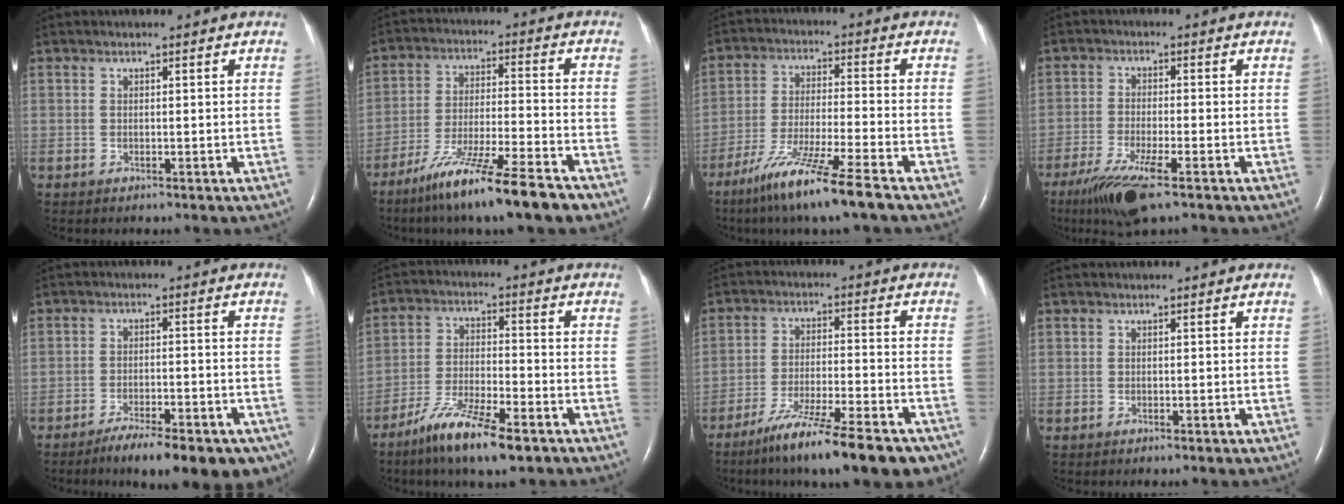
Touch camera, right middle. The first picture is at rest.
{"total": 14.1, "force": [-10.3, 0.2, 9.6], "torque": [-0.178, -0.038, -0.178]}
{"total": 11.7, "force": [-8.2, -1.0, 8.3], "torque": [-0.161, -0.042, -0.149]}
{"total": 8.7, "force": [-5.6, 0.9, 6.5], "torque": [-0.126, -0.025, -0.098]}
{"total": 13.6, "force": [-9.7, 3.8, 8.7], "torque": [-0.080, 0.005, -0.136]}
{"total": 10.8, "force": [-7.2, 1.8, 7.9], "torque": [-0.155, -0.023, -0.129]}
{"total": 16.9, "force": [-12.7, 2.0, 11.0], "torque": [-0.145, -0.025, -0.200]}
{"total": 0.0}